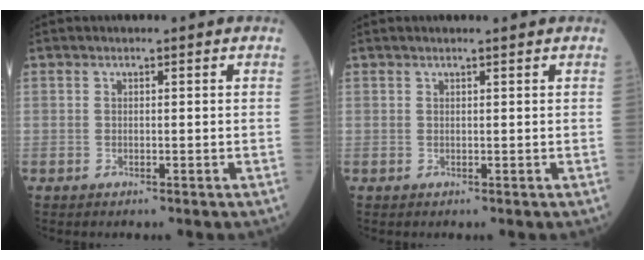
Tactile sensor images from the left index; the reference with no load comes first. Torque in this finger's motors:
{"motor_torque": [0.08, 0.12, 0.00, 0.00]}